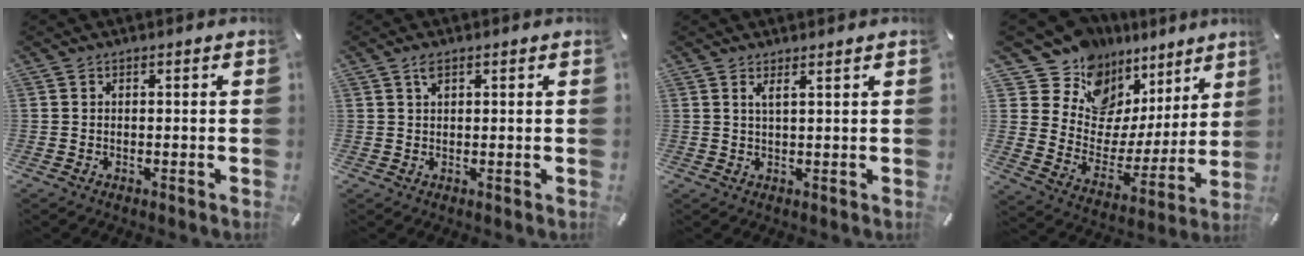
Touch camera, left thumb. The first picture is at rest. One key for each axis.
{"total": 1.8, "fx": 0.9, "fy": 0.7, "fz": 1.4, "tx": -0.031, "ty": 0.002, "tz": 0.015}
{"total": 2.3, "fx": 1.5, "fy": -0.1, "fz": 1.7, "tx": -0.036, "ty": -0.002, "tz": 0.025}
{"total": 13.5, "fx": 11.0, "fy": 7.8, "fz": 1.3, "tx": -0.040, "ty": -0.120, "tz": 0.193}